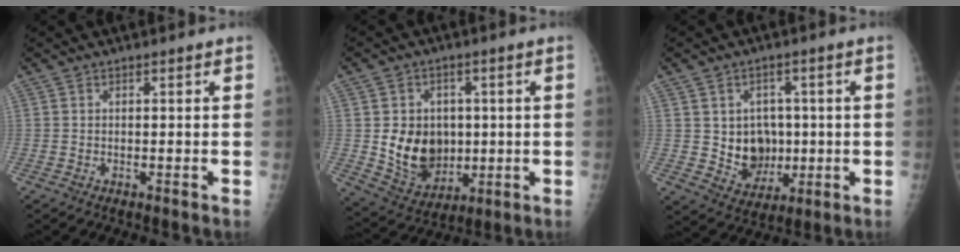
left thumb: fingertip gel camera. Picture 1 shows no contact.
{"total": 12.3, "force": [0.3, 10.0, 7.2], "torque": [-0.078, -0.012, 0.026]}
{"total": 8.7, "force": [0.4, 7.5, 4.3], "torque": [-0.023, -0.005, 0.023]}